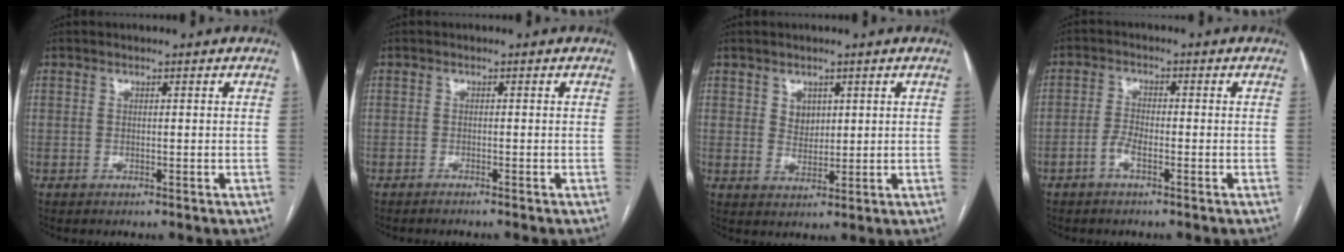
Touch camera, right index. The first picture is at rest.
{"total": 2.1, "force": [-1.9, -0.2, 1.0], "torque": [-0.013, 0.002, -0.022]}
{"total": 2.9, "force": [1.3, 2.2, 1.3], "torque": [-0.024, -0.001, 0.029]}
{"total": 2.7, "force": [-1.5, 0.7, 2.1], "torque": [-0.043, 0.004, -0.031]}